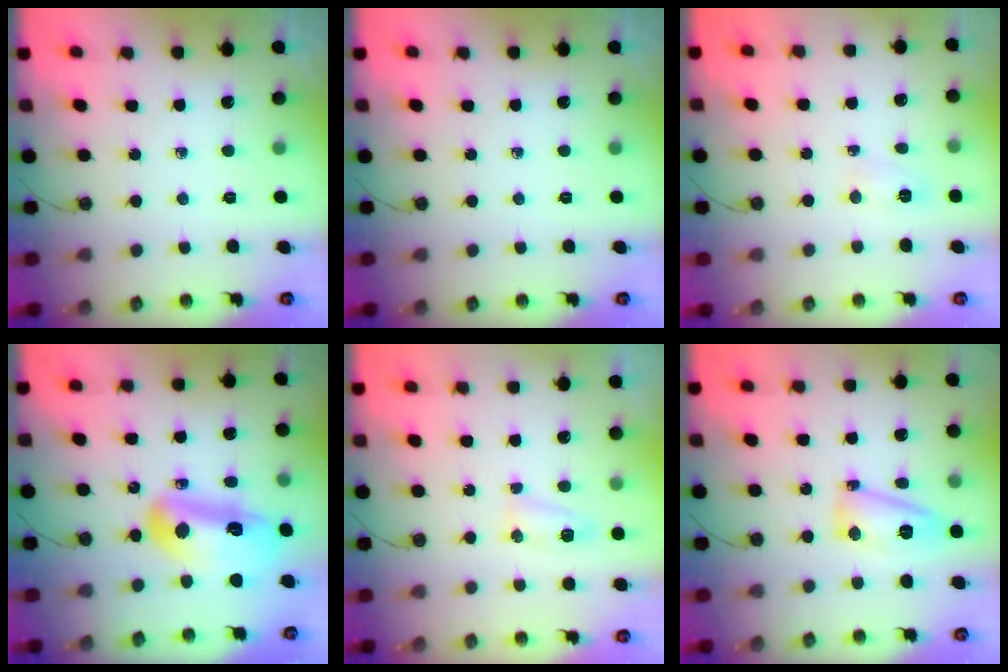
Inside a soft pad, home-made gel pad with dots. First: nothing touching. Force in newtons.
{"total": 0.0}
{"total": 4.1, "press": 4.0, "slide": 0.6}
{"total": 14.9, "press": 14.8, "slide": 1.7}
{"total": 5.0, "press": 5.0, "slide": 0.6}
{"total": 9.4, "press": 9.2, "slide": 2.0}